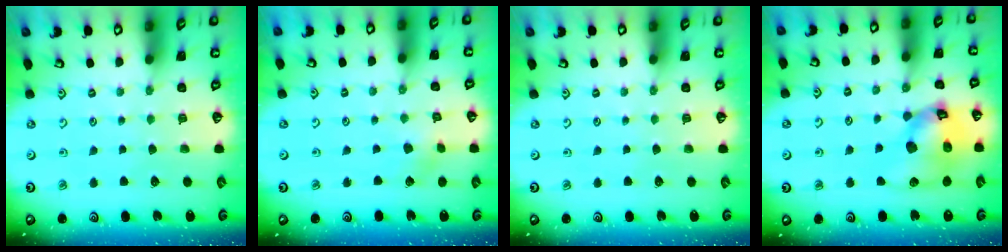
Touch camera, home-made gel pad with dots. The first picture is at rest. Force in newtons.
{"total": 3.1, "press": 3.0, "slide": 0.3}
{"total": 0.0}
{"total": 16.7, "press": 16.5, "slide": 2.3}